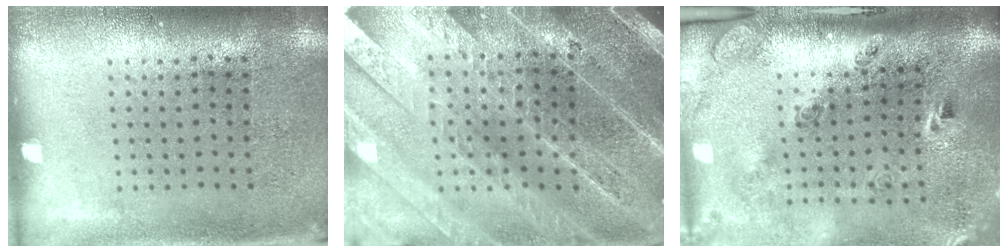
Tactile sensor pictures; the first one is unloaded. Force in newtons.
{"total": 4.7, "press": 4.1, "slide": 2.2}
{"total": 3.0, "press": 1.9, "slide": 2.2}